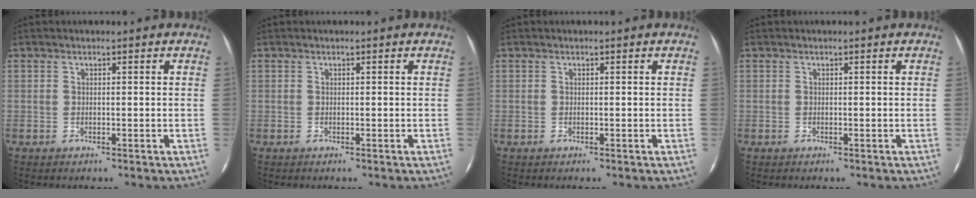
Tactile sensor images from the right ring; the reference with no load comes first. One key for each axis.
{"total": 0.0}
{"total": 0.0}
{"total": 0.0}